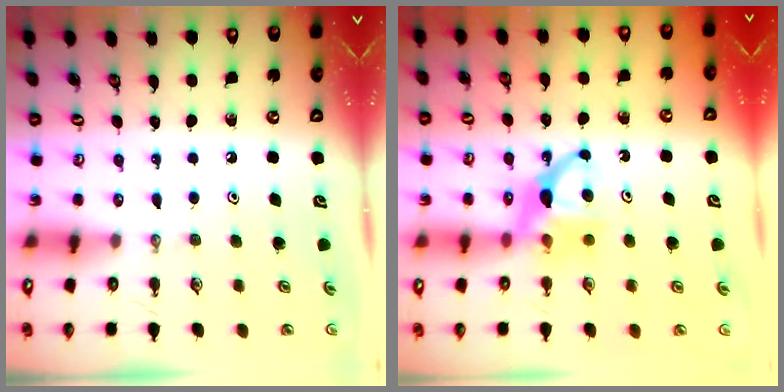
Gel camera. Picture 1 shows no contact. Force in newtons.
{"total": 6.0, "press": 5.9, "slide": 0.9}